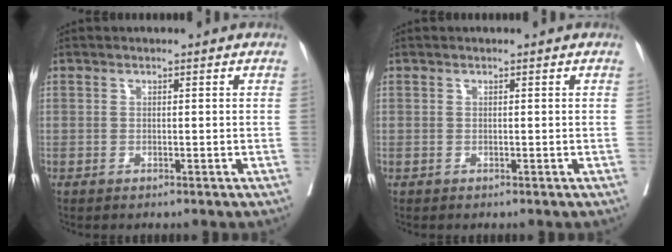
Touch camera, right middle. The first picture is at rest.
{"total": 0.0}